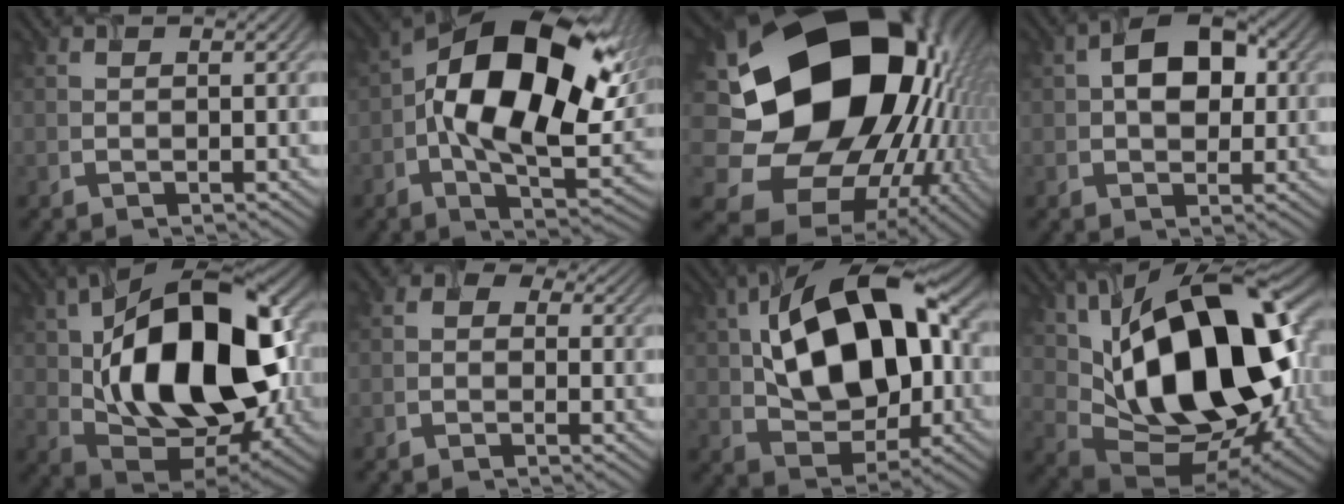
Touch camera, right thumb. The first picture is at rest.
{"total": 18.4, "force": [1.6, 9.8, 15.5], "torque": [-0.266, 0.002, 0.019]}
{"total": 22.1, "force": [-0.2, 17.5, 13.6], "torque": [-0.298, -0.066, 0.042]}
{"total": 6.5, "force": [1.0, 4.3, 4.7], "torque": [-0.068, 0.011, 0.008]}
{"total": 19.1, "force": [1.8, 11.4, 15.3], "torque": [-0.264, 0.006, 0.030]}
{"total": 2.7, "force": [0.2, 2.2, 1.5], "torque": [-0.025, 0.008, -0.011]}
{"total": 16.4, "force": [2.3, 9.9, 12.8], "torque": [-0.223, 0.025, 0.038]}
{"total": 20.2, "force": [4.0, 11.5, 16.1], "torque": [-0.288, 0.007, 0.069]}